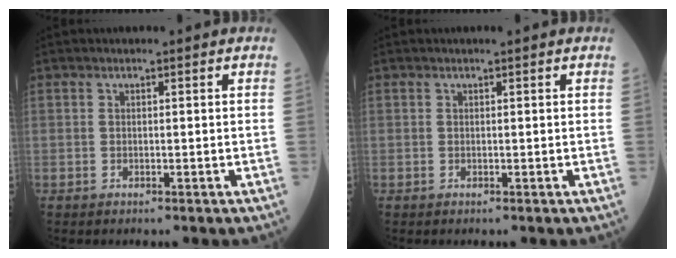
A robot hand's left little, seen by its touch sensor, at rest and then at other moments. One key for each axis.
{"total": 0.0}